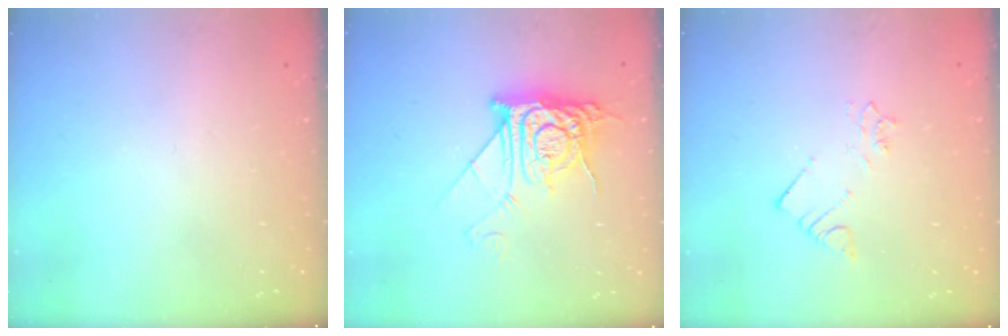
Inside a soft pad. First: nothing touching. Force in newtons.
{"total": 12.2, "press": 12.1, "slide": 1.3}
{"total": 2.3, "press": 2.3, "slide": 0.3}